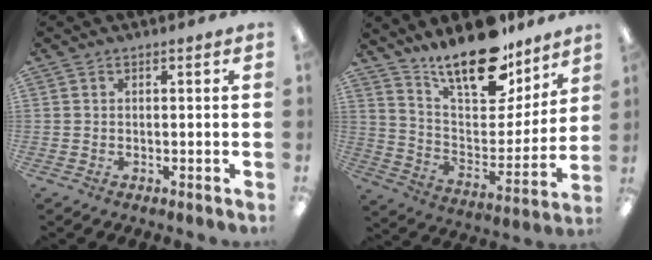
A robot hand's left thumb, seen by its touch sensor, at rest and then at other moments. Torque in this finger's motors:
{"motor_torque": [1.84, 1.82, 1.40, -1.37, 0.11]}